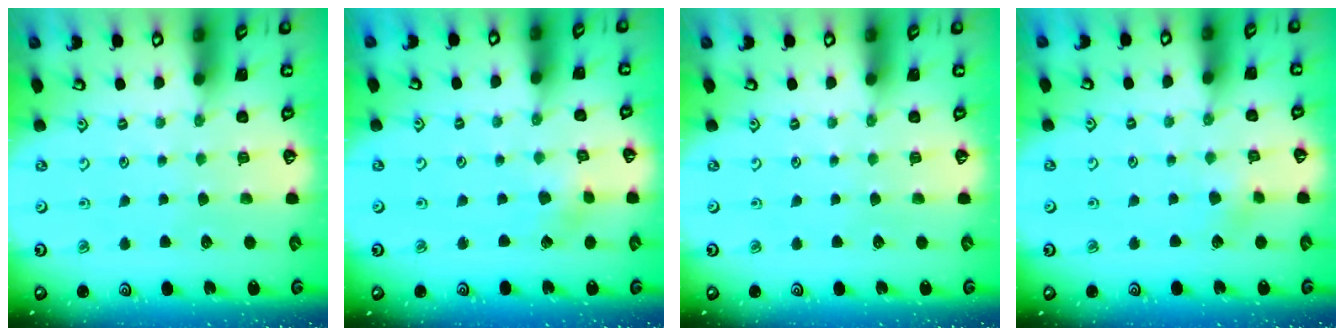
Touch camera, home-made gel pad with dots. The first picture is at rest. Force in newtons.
{"total": 2.4, "press": 2.4, "slide": 0.2}
{"total": 0.0}
{"total": 2.9, "press": 2.9, "slide": 0.3}